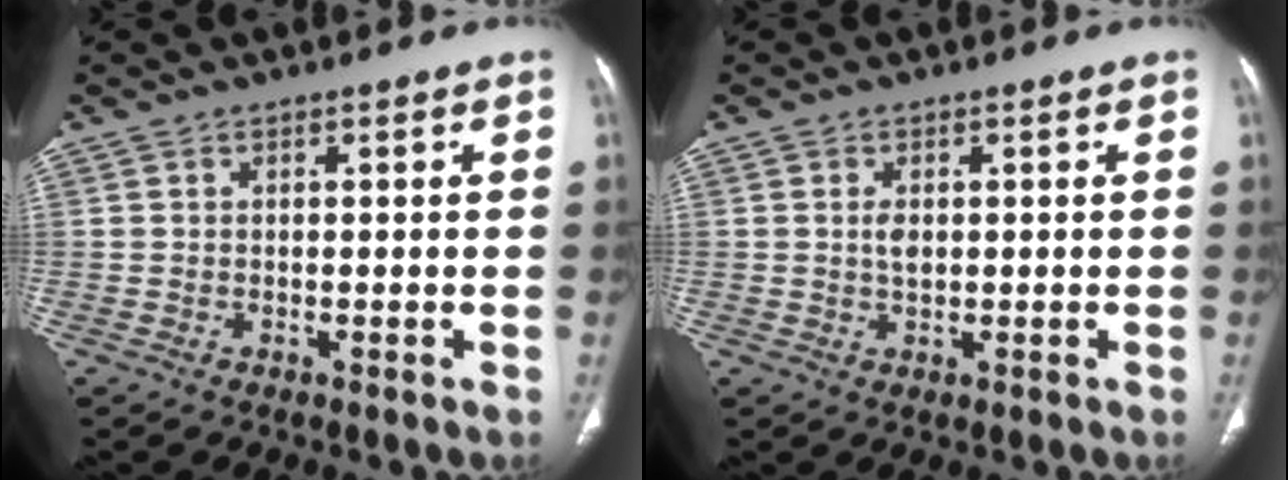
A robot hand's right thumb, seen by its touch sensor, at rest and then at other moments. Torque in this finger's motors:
{"motor_torque": [0.50, 0.87, 0.51, 0.29, 0.03]}